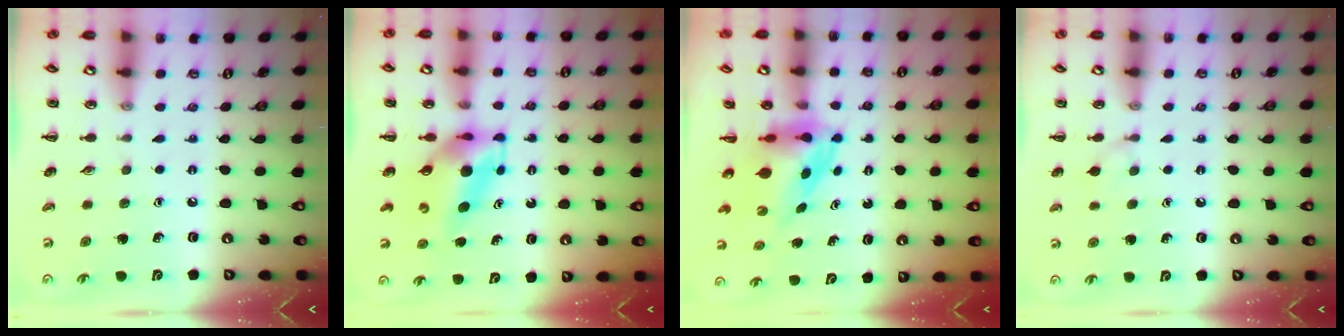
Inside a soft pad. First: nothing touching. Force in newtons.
{"total": 5.4, "press": 5.1, "slide": 1.5}
{"total": 4.0, "press": 3.9, "slide": 1.0}
{"total": 5.3, "press": 4.9, "slide": 2.0}